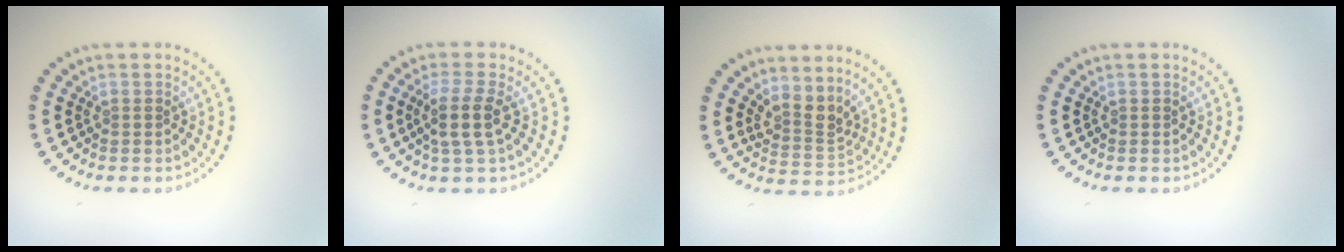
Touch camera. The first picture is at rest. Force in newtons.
{"total": 2.7, "press": 2.2, "slide": 1.6}
{"total": 2.6, "press": 1.8, "slide": 1.9}
{"total": 0.0}